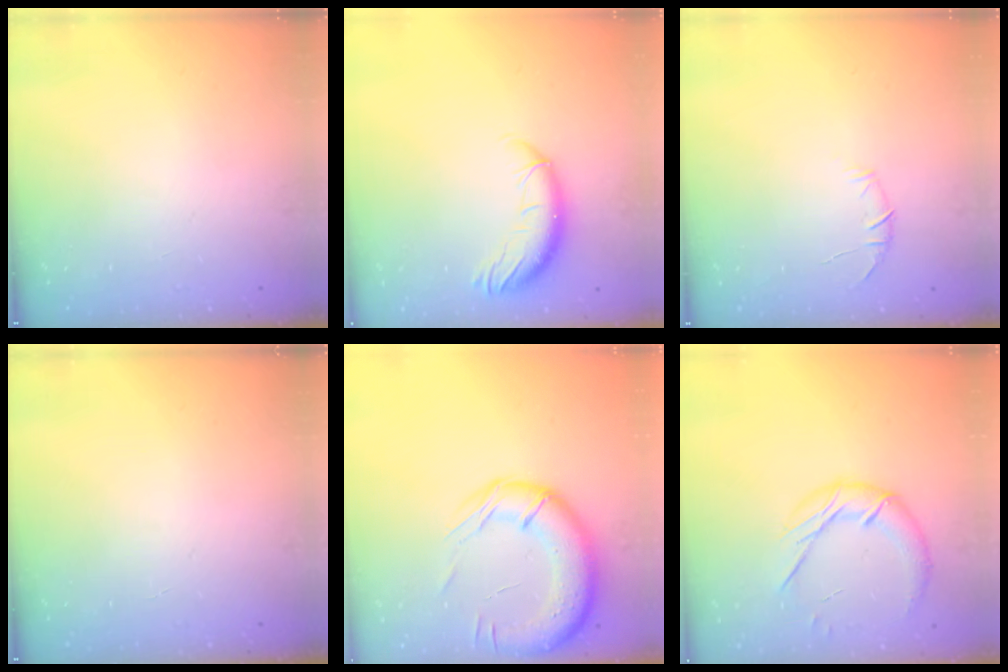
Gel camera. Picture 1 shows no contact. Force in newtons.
{"total": 10.5, "press": 10.4, "slide": 1.7}
{"total": 6.0, "press": 5.8, "slide": 1.5}
{"total": 0.0}
{"total": 18.4, "press": 18.0, "slide": 3.7}
{"total": 13.0, "press": 12.9, "slide": 1.2}